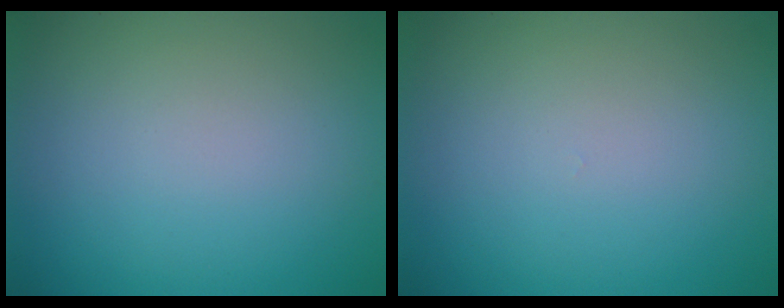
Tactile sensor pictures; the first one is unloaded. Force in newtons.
{"total": 0.0}